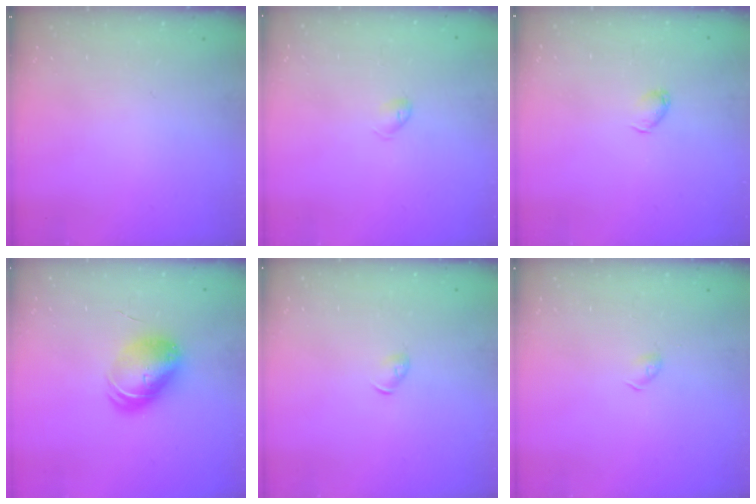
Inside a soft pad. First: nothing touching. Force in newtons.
{"total": 4.3, "press": 4.3, "slide": 0.8}
{"total": 2.9, "press": 2.8, "slide": 0.6}
{"total": 10.2, "press": 10.2, "slide": 1.2}
{"total": 3.5, "press": 3.4, "slide": 0.8}
{"total": 2.9, "press": 2.9, "slide": 0.6}